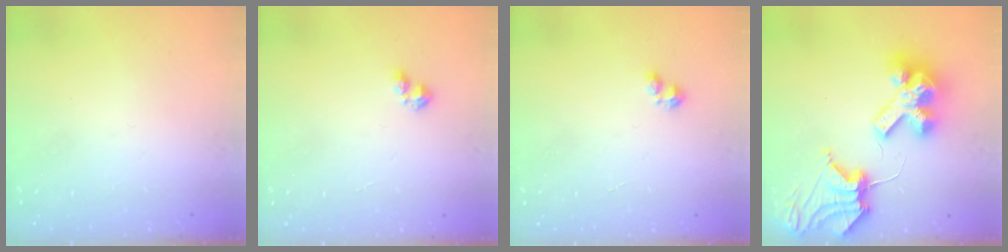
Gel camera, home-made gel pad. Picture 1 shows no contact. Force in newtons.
{"total": 2.3, "press": 2.3, "slide": 0.4}
{"total": 1.9, "press": 1.9, "slide": 0.2}
{"total": 15.3, "press": 15.2, "slide": 1.9}